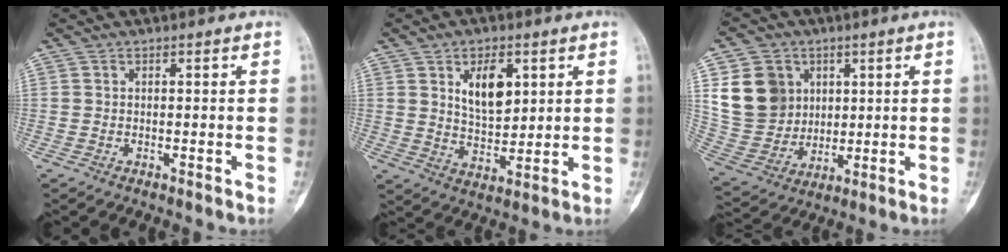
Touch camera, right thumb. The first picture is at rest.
{"total": 9.1, "force": [3.4, 5.1, 6.7], "torque": [-0.090, -0.022, 0.065]}
{"total": 13.6, "force": [4.2, 11.6, 5.6], "torque": [-0.083, -0.009, 0.094]}